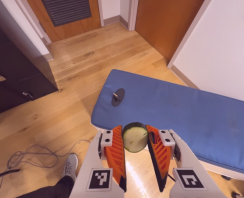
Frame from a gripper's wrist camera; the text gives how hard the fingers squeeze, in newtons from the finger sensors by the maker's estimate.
{"total": 9.6, "left": 9.3, "right": 9.9}